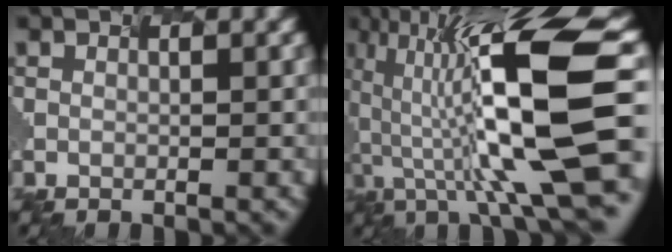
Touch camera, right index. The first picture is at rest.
{"total": 12.5, "force": [-1.0, 2.1, 12.3], "torque": [-0.228, 0.023, 0.012]}